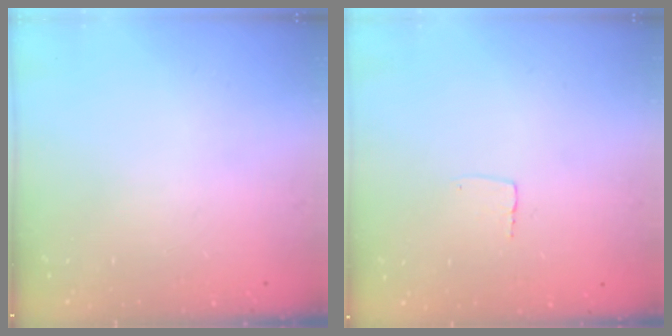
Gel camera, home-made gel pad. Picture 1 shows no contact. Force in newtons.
{"total": 2.7, "press": 2.7, "slide": 0.1}